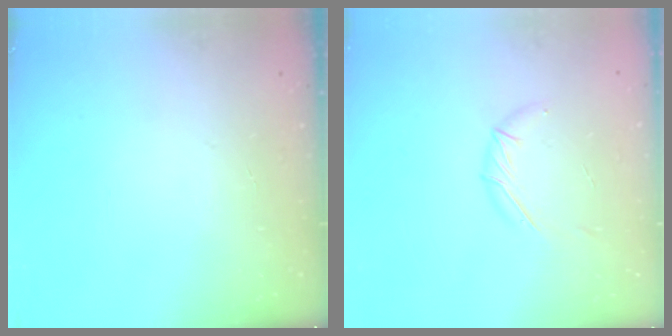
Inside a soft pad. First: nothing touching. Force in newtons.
{"total": 5.8, "press": 5.7, "slide": 1.3}